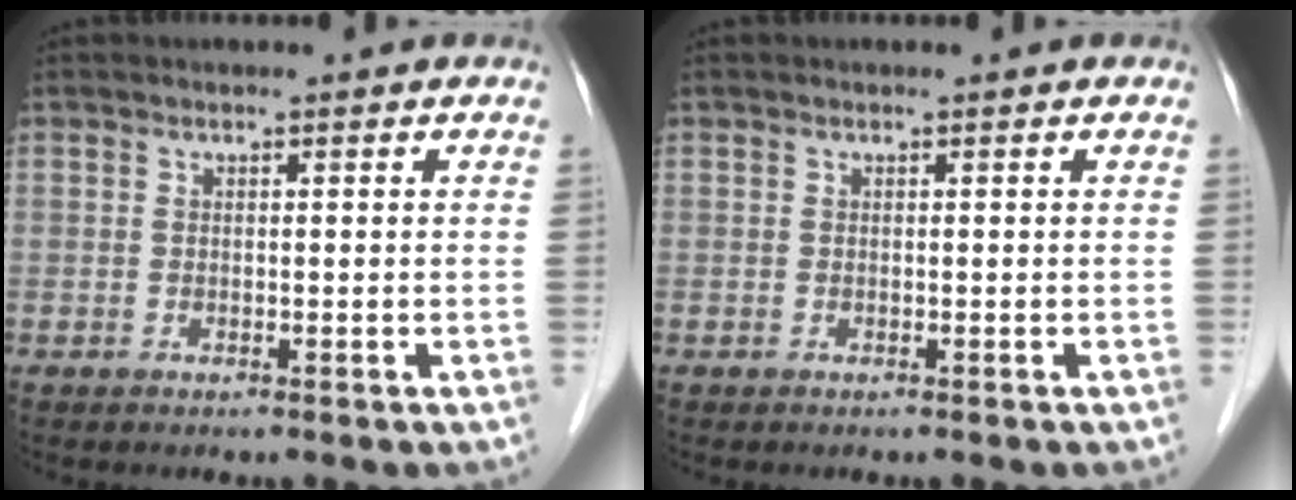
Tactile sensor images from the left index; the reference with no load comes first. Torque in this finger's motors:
{"motor_torque": [0.37, 0.11, -0.01, 0.01]}